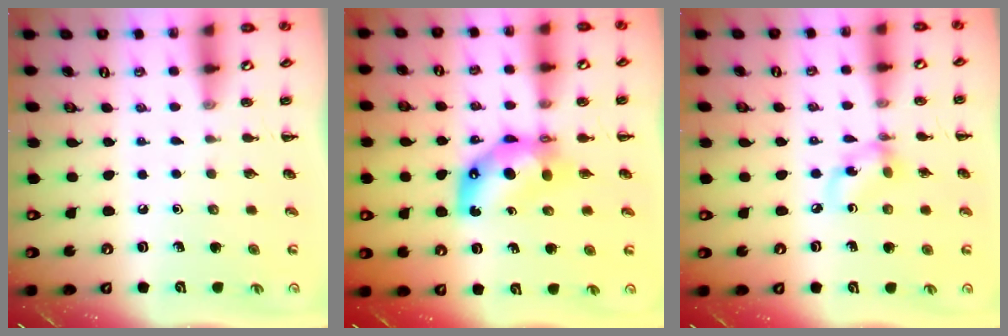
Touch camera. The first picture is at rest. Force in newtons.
{"total": 8.1, "press": 7.8, "slide": 1.9}
{"total": 6.3, "press": 6.3, "slide": 0.5}